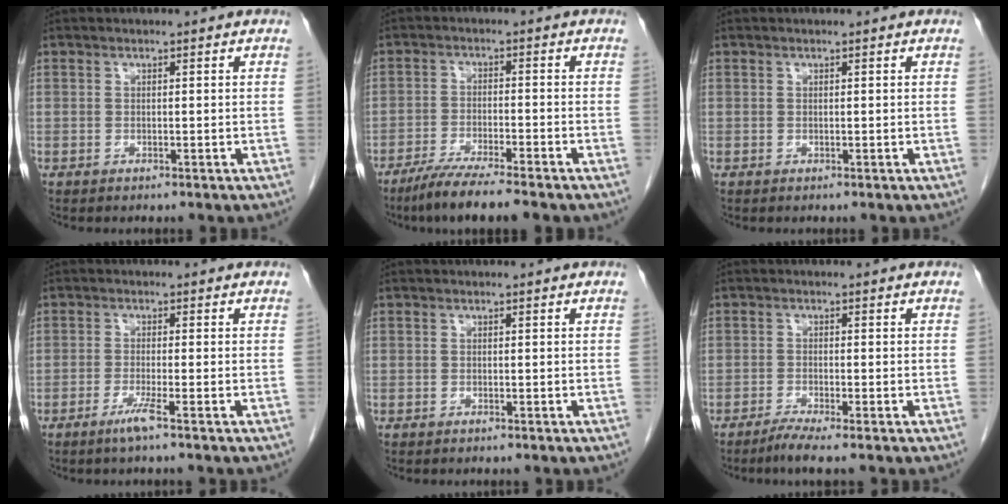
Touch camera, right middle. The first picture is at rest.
{"total": 8.7, "force": [-6.9, 0.4, 5.3], "torque": [-0.087, -0.021, -0.114]}
{"total": 0.0}
{"total": 2.6, "force": [-1.6, -0.7, 2.0], "torque": [-0.040, -0.007, -0.036]}
{"total": 0.0}
{"total": 2.9, "force": [-2.2, -0.5, 1.8], "torque": [-0.041, -0.008, -0.047]}